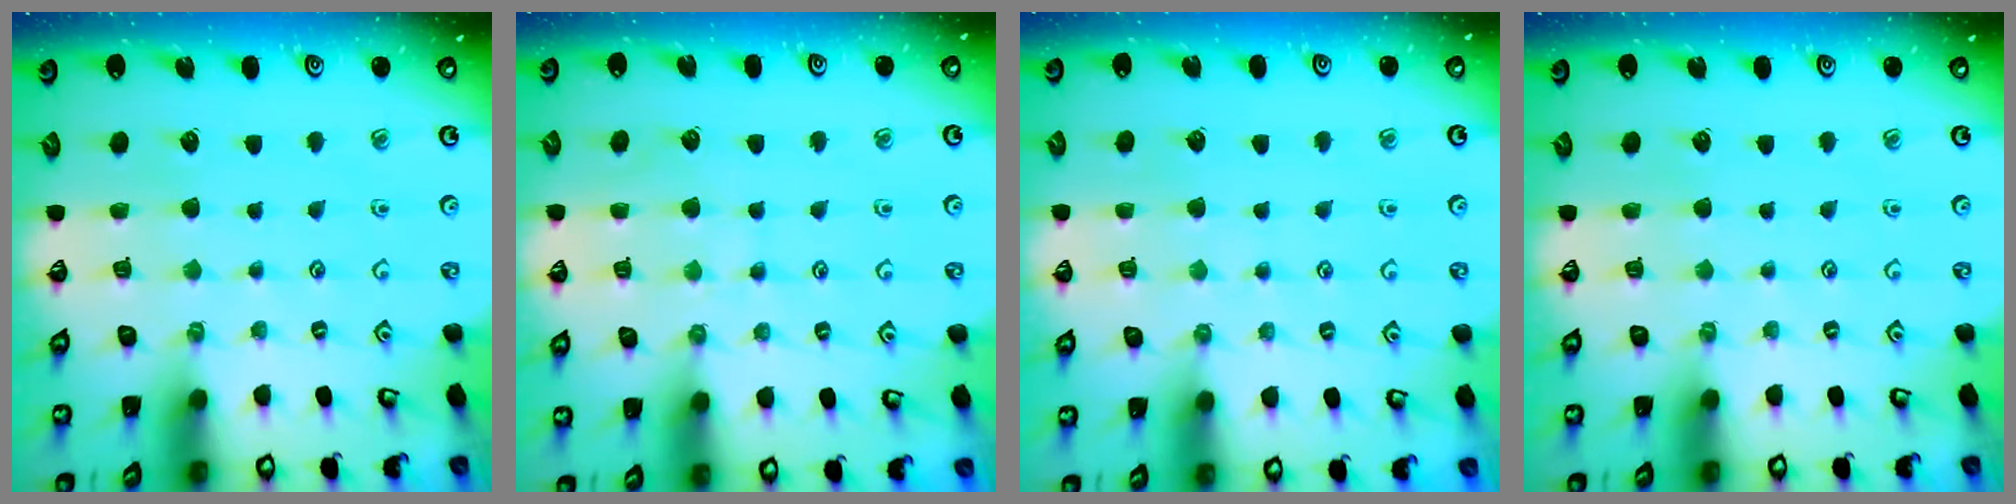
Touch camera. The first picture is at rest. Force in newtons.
{"total": 6.4, "press": 6.3, "slide": 0.6}
{"total": 3.7, "press": 3.7, "slide": 0.5}
{"total": 0.0}